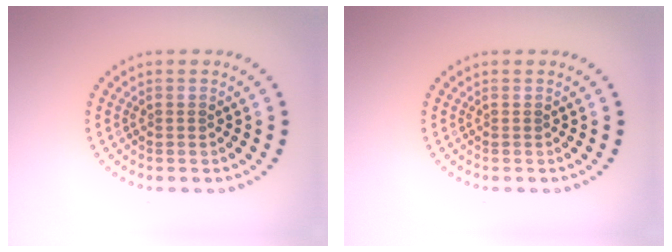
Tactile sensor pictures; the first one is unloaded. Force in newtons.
{"total": 0.0}